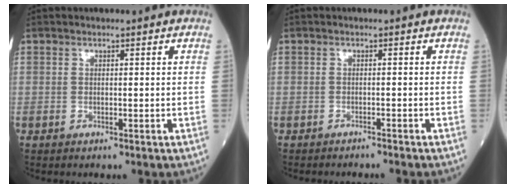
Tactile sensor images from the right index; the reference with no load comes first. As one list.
[{"total": 2.7, "force": [-2.6, -0.1, 0.7], "torque": [-0.011, -0.001, -0.032]}]